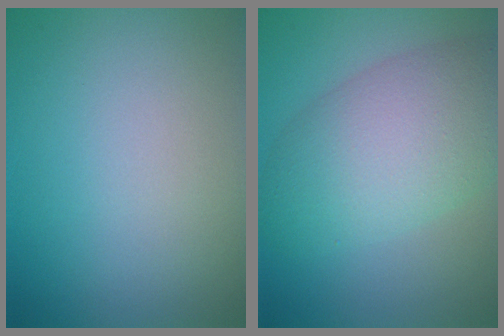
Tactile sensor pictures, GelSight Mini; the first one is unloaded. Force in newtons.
{"total": 7.9, "press": 7.9, "slide": 0.1}